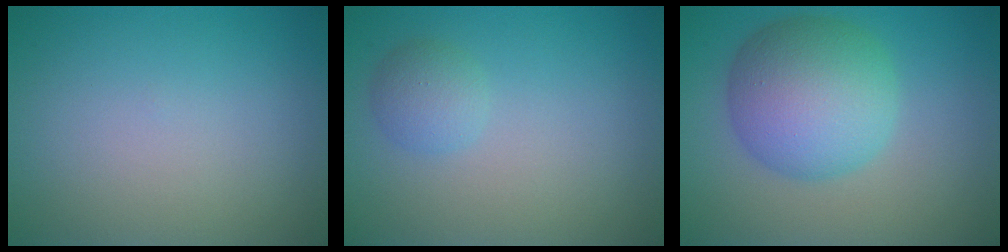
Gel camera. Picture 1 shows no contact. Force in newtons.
{"total": 1.8, "press": 1.8, "slide": 0.1}
{"total": 8.0, "press": 8.0, "slide": 0.1}